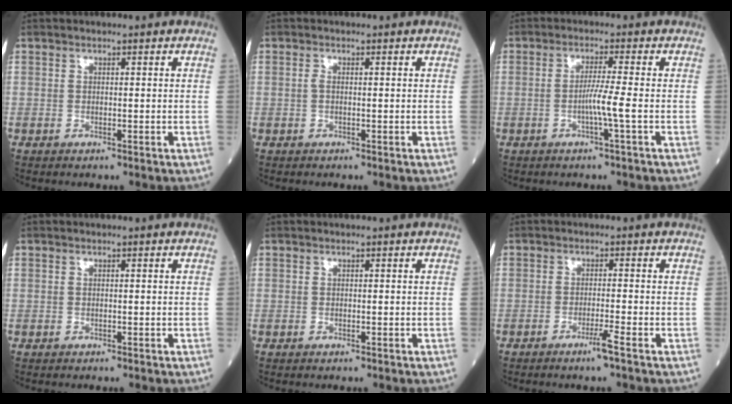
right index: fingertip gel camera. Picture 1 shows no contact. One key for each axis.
{"total": 0.9, "fx": 0.0, "fy": 0.3, "fz": 0.8, "tx": -0.019, "ty": 0.000, "tz": -0.002}
{"total": 3.5, "fx": -1.0, "fy": -1.0, "fz": 3.2, "tx": -0.058, "ty": -0.003, "tz": -0.020}
{"total": 0.0}
{"total": 0.0}
{"total": 2.6, "fx": -1.7, "fy": -0.7, "fz": 1.8, "tx": -0.031, "ty": -0.005, "tz": -0.034}